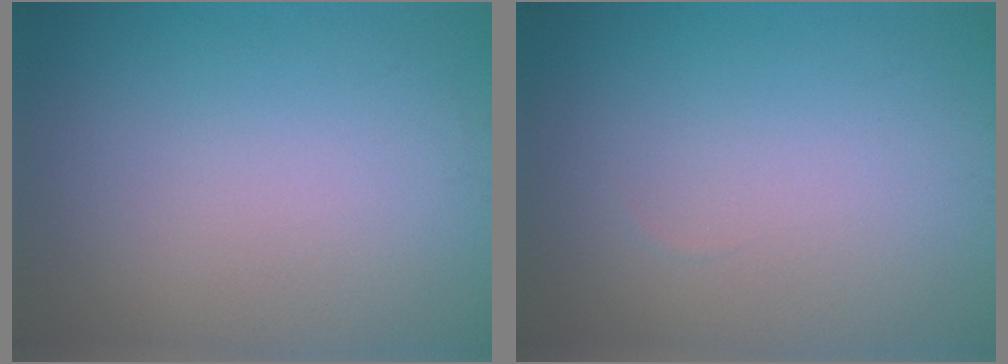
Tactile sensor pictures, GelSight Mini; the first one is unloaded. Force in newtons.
{"total": 0.0}